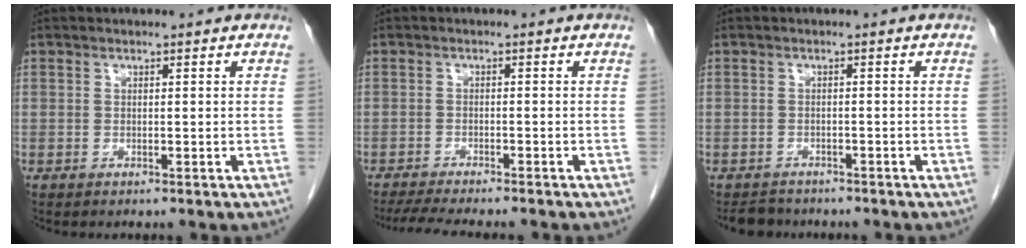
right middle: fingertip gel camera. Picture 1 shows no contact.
{"total": 8.9, "force": [-7.8, 0.8, 4.2], "torque": [-0.063, -0.016, -0.116]}
{"total": 3.2, "force": [-3.0, 1.2, 0.0], "torque": [-0.007, -0.007, -0.047]}